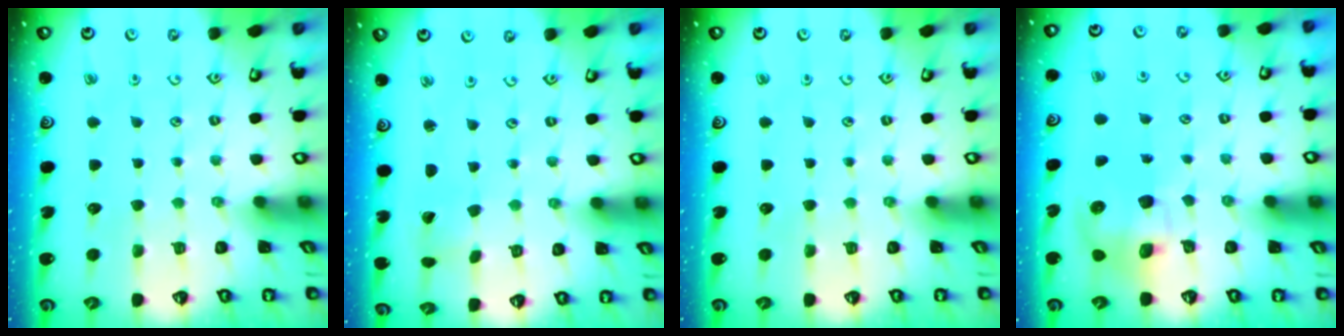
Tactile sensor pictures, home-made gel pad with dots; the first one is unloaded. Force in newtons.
{"total": 0.0}
{"total": 0.0}
{"total": 9.0, "press": 8.9, "slide": 1.3}